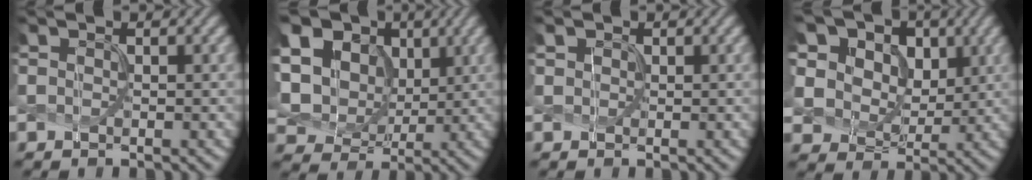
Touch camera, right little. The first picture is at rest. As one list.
[{"total": 15.8, "force": [5.1, 12.9, 7.6], "torque": [-0.202, 0.022, 0.101]}, {"total": 0.8, "force": [0.6, 0.6, -0.2], "torque": [0.007, 0.002, 0.014]}, {"total": 15.2, "force": [7.5, 11.3, 6.9], "torque": [-0.187, 0.034, 0.147]}]